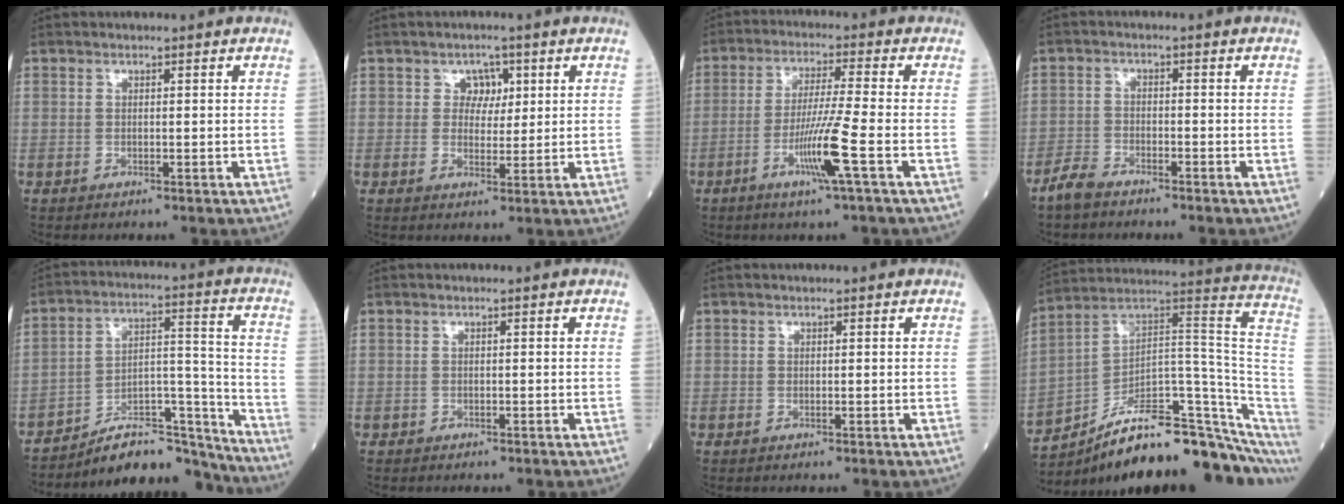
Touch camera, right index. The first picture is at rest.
{"total": 3.2, "force": [1.2, 2.6, 1.5], "torque": [-0.012, 0.003, 0.016]}
{"total": 8.2, "force": [-3.2, -1.3, 7.4], "torque": [-0.145, -0.014, -0.066]}
{"total": 3.5, "force": [-3.1, 1.1, 1.2], "torque": [-0.031, -0.002, -0.058]}
{"total": 13.8, "force": [-13.3, 2.5, 2.6], "torque": [-0.022, 0.066, -0.214]}
{"total": 0.6, "force": [-0.3, 0.5, 0.0], "torque": [-0.006, 0.005, -0.007]}
{"total": 0.0}
{"total": 23.3, "force": [-15.7, 5.6, 16.3], "torque": [-0.146, 0.068, -0.234]}